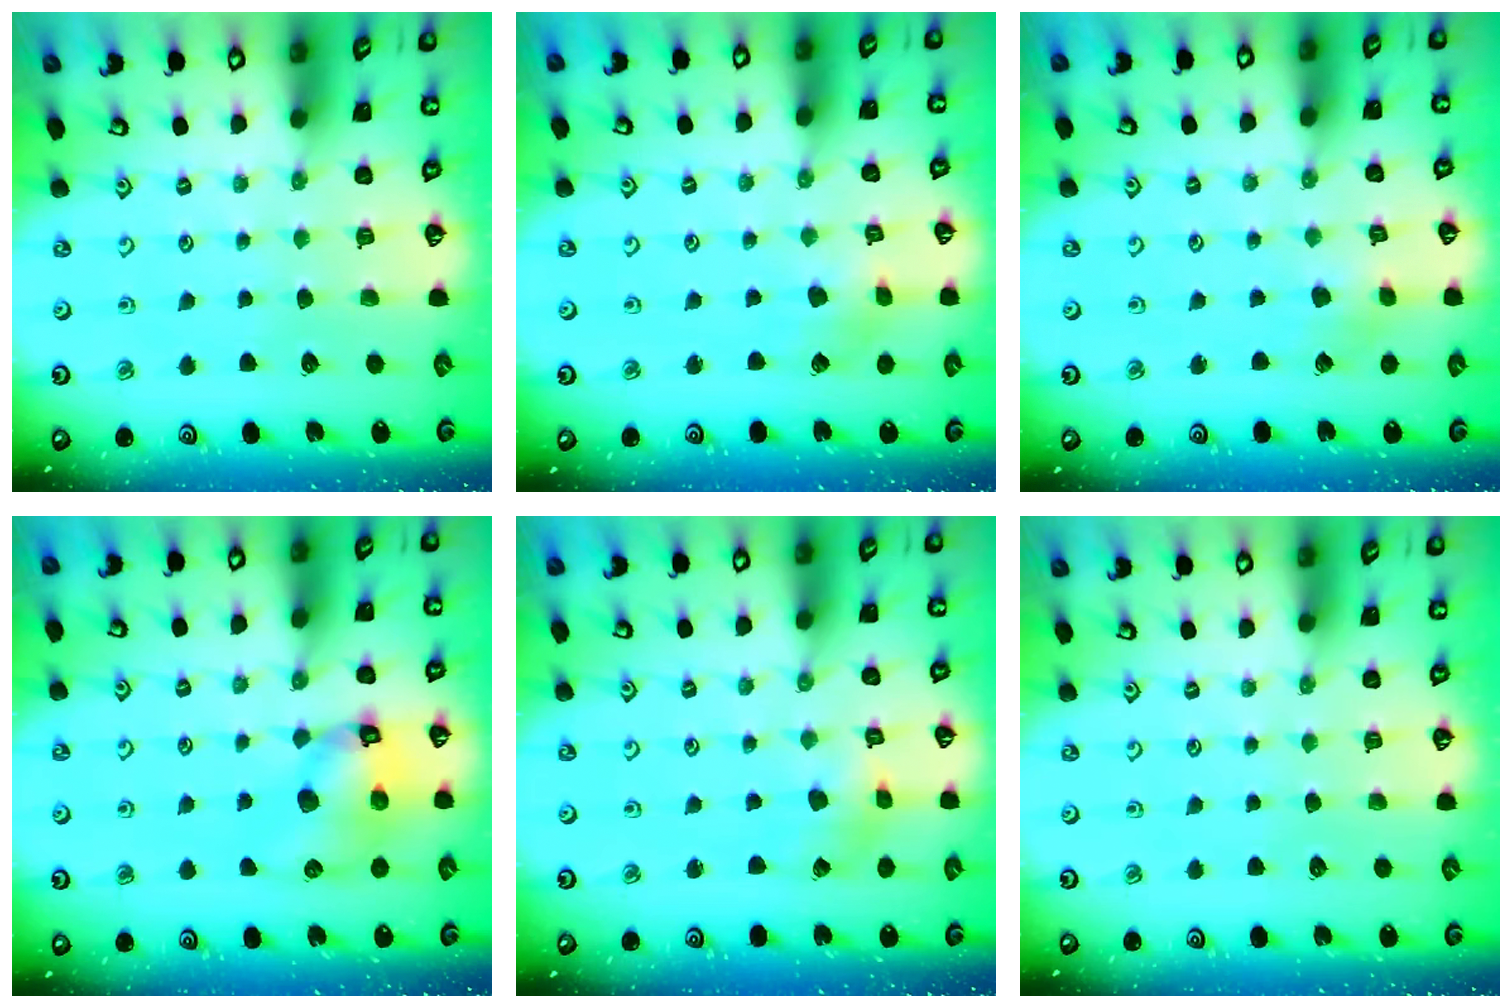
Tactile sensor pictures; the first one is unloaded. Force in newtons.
{"total": 3.3, "press": 3.3, "slide": 0.4}
{"total": 2.6, "press": 2.6, "slide": 0.5}
{"total": 12.0, "press": 11.9, "slide": 1.6}
{"total": 2.8, "press": 2.7, "slide": 0.4}
{"total": 0.0}